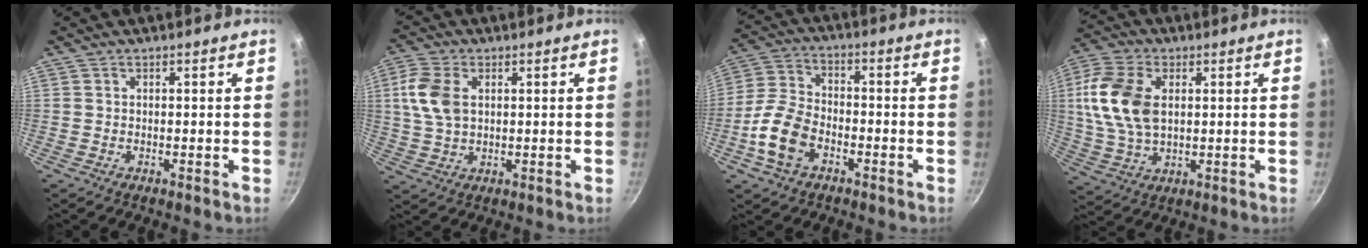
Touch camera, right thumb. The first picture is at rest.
{"total": 8.6, "force": [1.8, 5.5, 6.3], "torque": [-0.124, 0.005, 0.033]}
{"total": 10.6, "force": [-4.2, 6.9, 6.9], "torque": [-0.128, 0.031, -0.091]}
{"total": 14.1, "force": [2.2, 8.9, 10.8], "torque": [-0.206, 0.001, 0.039]}